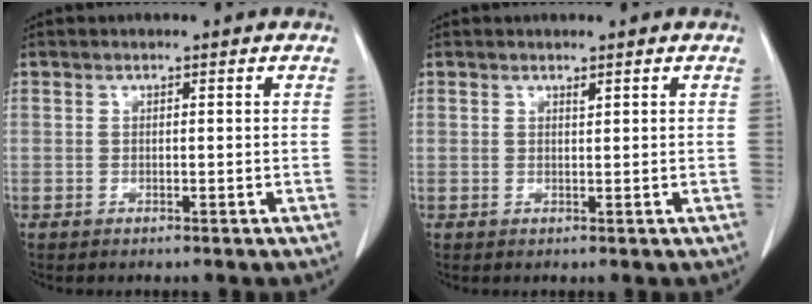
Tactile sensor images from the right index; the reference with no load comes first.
{"total": 0.5, "force": [0.4, 0.0, 0.3], "torque": [-0.006, -0.004, 0.008]}